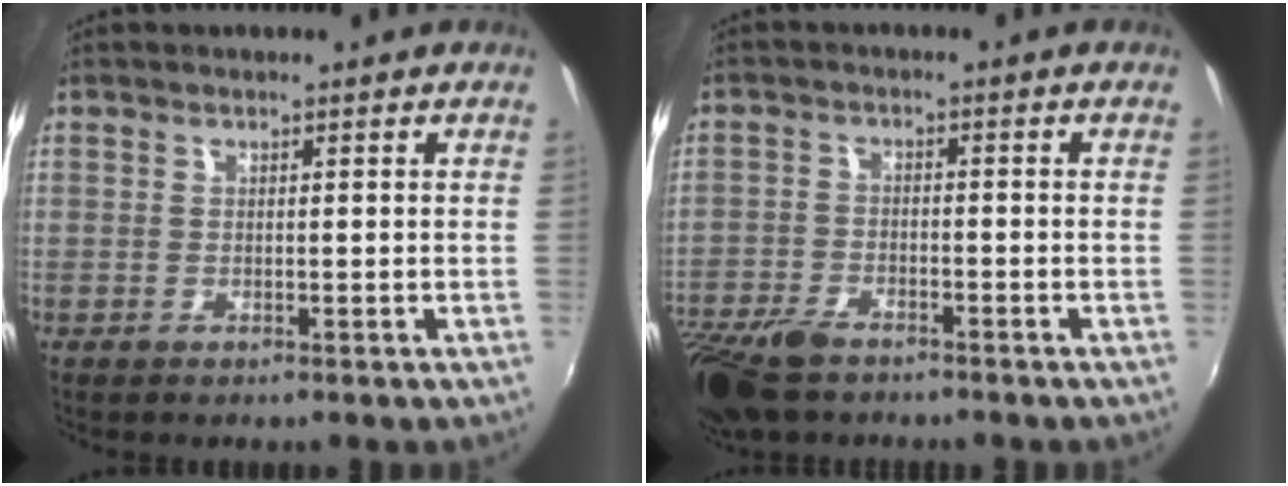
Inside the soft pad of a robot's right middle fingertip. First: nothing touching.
{"total": 11.6, "force": [-8.7, 4.8, 6.0], "torque": [-0.150, -0.029, -0.164]}